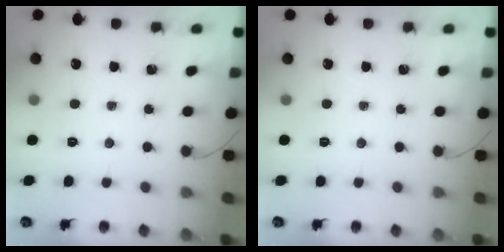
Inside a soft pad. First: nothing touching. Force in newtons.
{"total": 0.0}